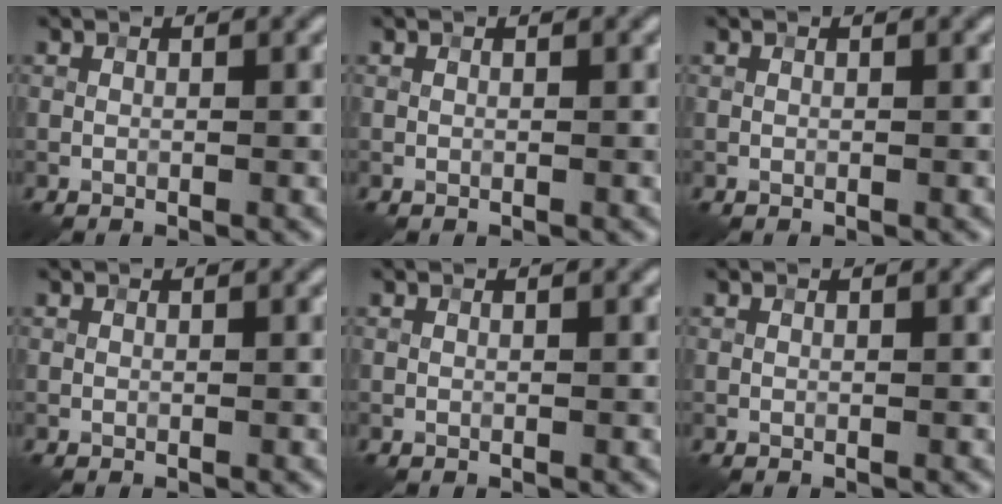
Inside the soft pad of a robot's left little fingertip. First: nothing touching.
{"total": 0.0}
{"total": 0.0}
{"total": 0.0}
{"total": 0.0}
{"total": 0.0}